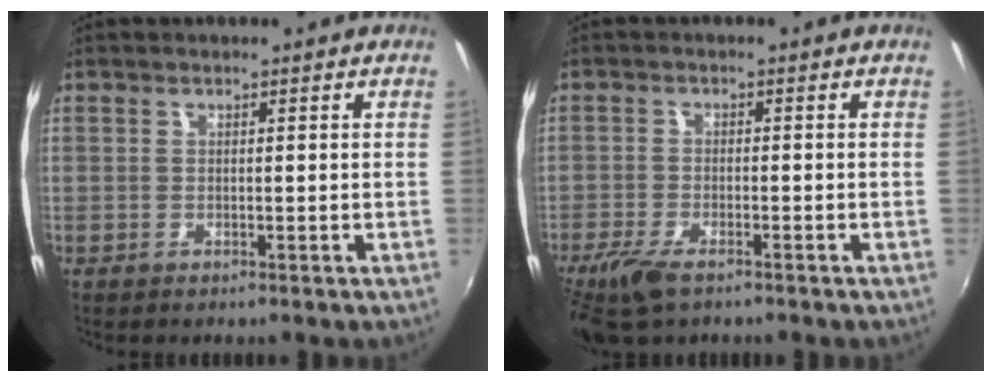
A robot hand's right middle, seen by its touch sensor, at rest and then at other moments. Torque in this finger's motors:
{"motor_torque": [0.70, -0.73, 0.17, 0.10]}